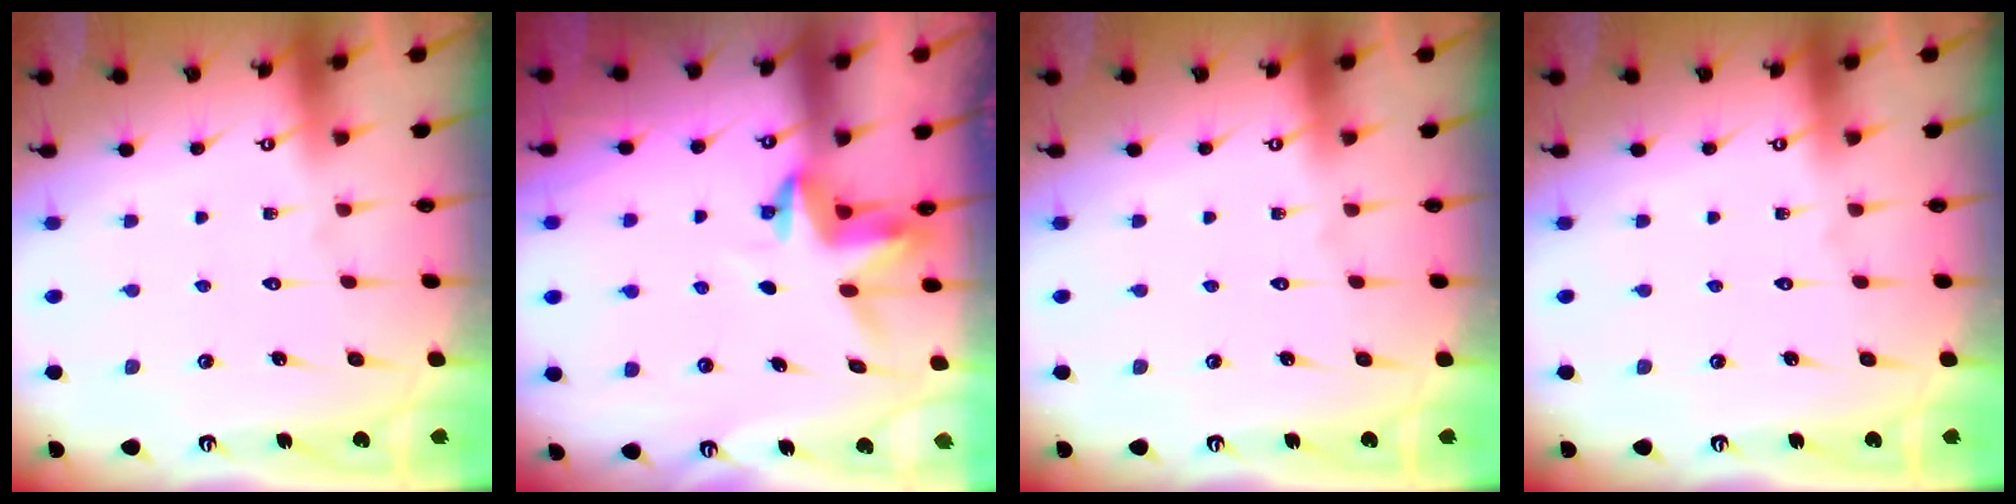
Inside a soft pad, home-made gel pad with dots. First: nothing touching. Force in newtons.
{"total": 3.9, "press": 3.8, "slide": 0.3}
{"total": 0.0}
{"total": 0.0}